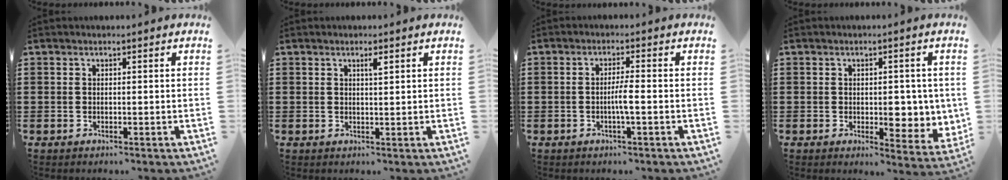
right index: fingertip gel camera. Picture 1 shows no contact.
{"total": 1.3, "force": [0.7, 0.2, 1.1], "torque": [-0.022, 0.002, 0.011]}
{"total": 2.9, "force": [-0.6, 0.1, 2.8], "torque": [-0.051, -0.002, -0.013]}
{"total": 5.0, "force": [0.1, 3.0, 4.0], "torque": [-0.046, -0.003, -0.004]}